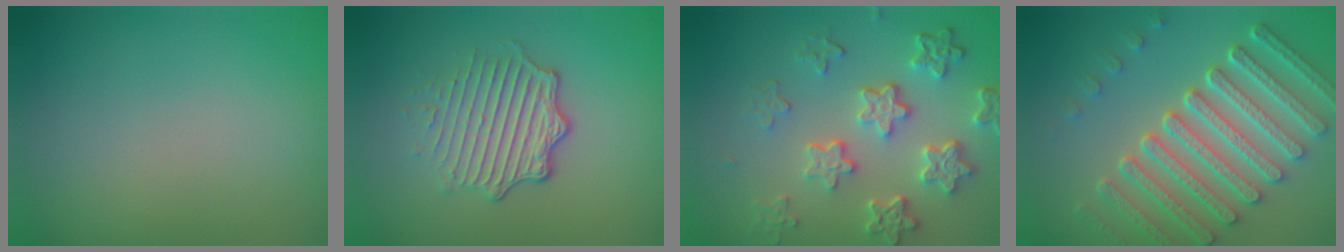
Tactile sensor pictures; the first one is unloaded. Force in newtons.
{"total": 4.7, "press": 3.3, "slide": 3.3}
{"total": 5.8, "press": 4.3, "slide": 3.8}
{"total": 8.4, "press": 6.4, "slide": 5.4}